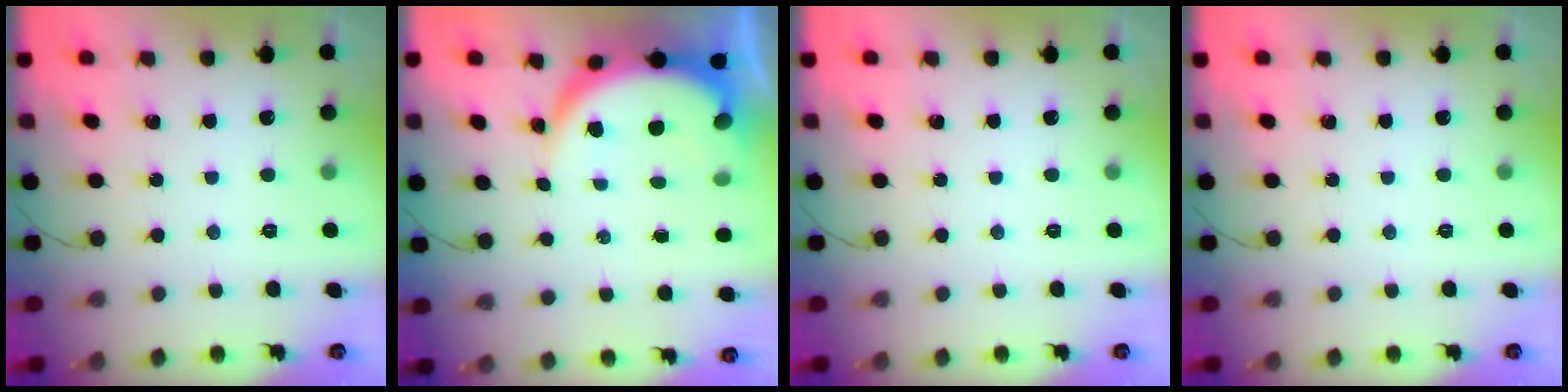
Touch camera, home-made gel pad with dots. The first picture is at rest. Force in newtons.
{"total": 8.3, "press": 8.2, "slide": 1.0}
{"total": 0.0}
{"total": 0.0}